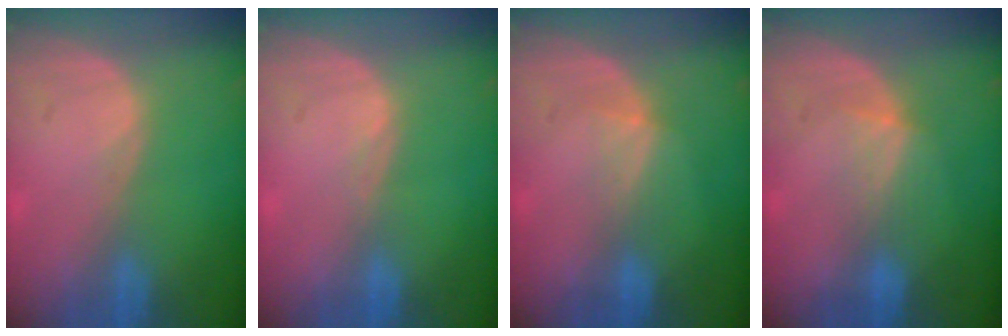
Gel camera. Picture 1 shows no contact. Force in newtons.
{"total": 0.6, "press": 0.5, "slide": 0.4}
{"total": 2.4, "press": 2.1, "slide": 1.2}
{"total": 3.0, "press": 2.8, "slide": 1.1}